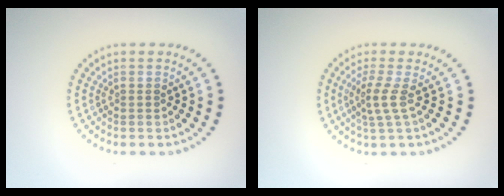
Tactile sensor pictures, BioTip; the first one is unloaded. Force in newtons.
{"total": 2.2, "press": 1.5, "slide": 1.6}